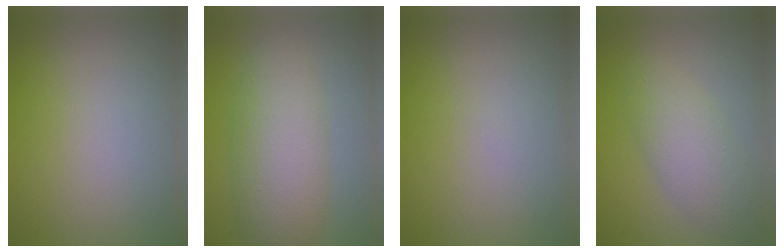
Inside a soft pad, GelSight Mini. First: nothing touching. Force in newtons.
{"total": 6.2, "press": 6.2, "slide": 0.0}
{"total": 0.0}
{"total": 3.9, "press": 3.9, "slide": 0.1}